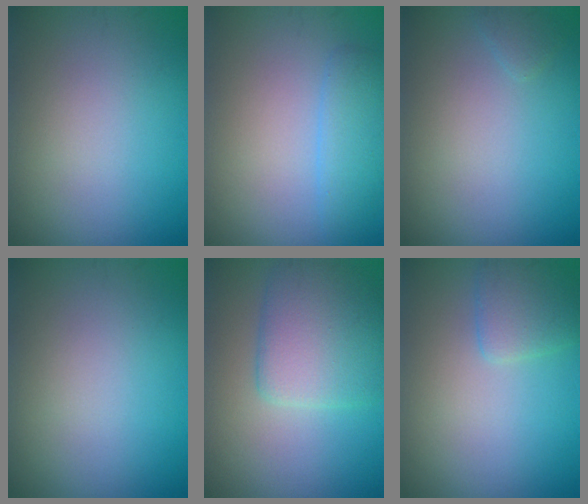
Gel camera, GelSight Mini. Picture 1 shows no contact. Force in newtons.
{"total": 2.5, "press": 2.5, "slide": 0.2}
{"total": 0.6, "press": 0.6, "slide": 0.1}
{"total": 0.0}
{"total": 5.3, "press": 5.3, "slide": 0.3}
{"total": 2.2, "press": 2.2, "slide": 0.1}